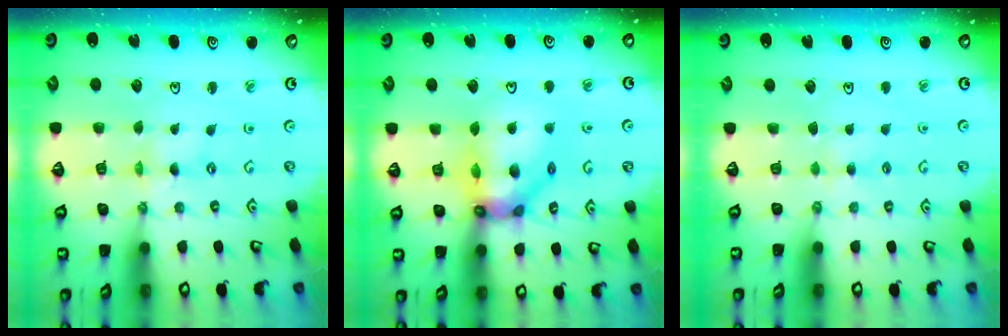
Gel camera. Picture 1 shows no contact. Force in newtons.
{"total": 14.9, "press": 14.7, "slide": 1.9}
{"total": 1.9, "press": 1.9, "slide": 0.3}